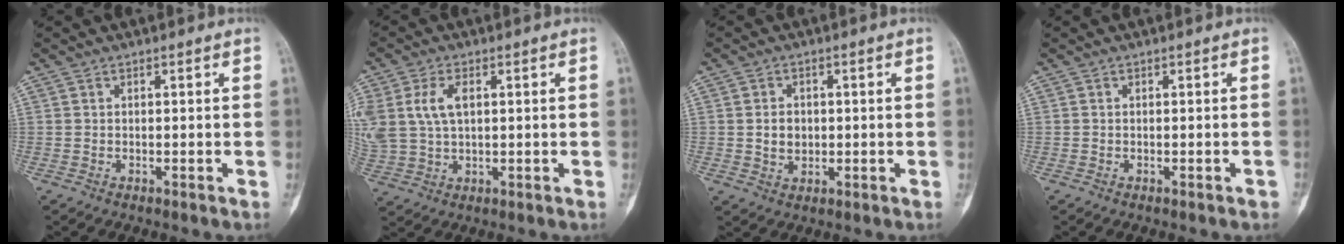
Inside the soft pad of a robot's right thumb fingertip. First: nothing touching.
{"total": 10.9, "force": [2.8, 6.7, 8.1], "torque": [-0.196, 0.004, 0.060]}
{"total": 4.1, "force": [0.1, 3.3, 2.5], "torque": [-0.027, -0.001, 0.004]}
{"total": 0.6, "force": [-0.4, 0.2, 0.4], "torque": [0.000, 0.001, -0.005]}